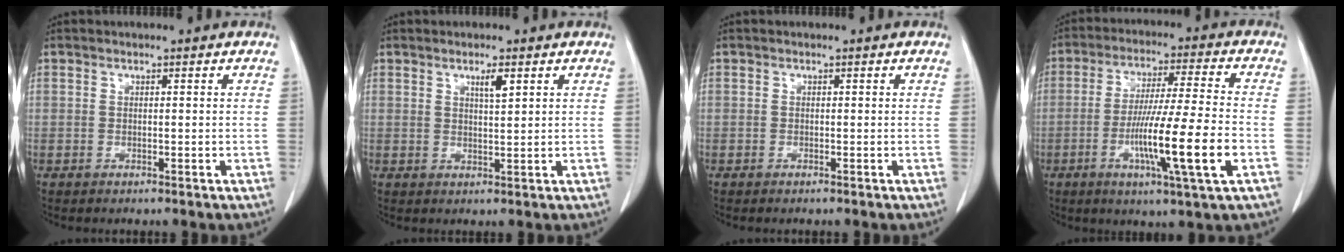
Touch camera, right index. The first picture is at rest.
{"total": 2.4, "force": [1.3, 0.2, 2.0], "torque": [-0.036, -0.003, 0.022]}
{"total": 0.0}
{"total": 13.9, "force": [-4.2, -0.6, 13.3], "torque": [-0.237, -0.014, -0.074]}